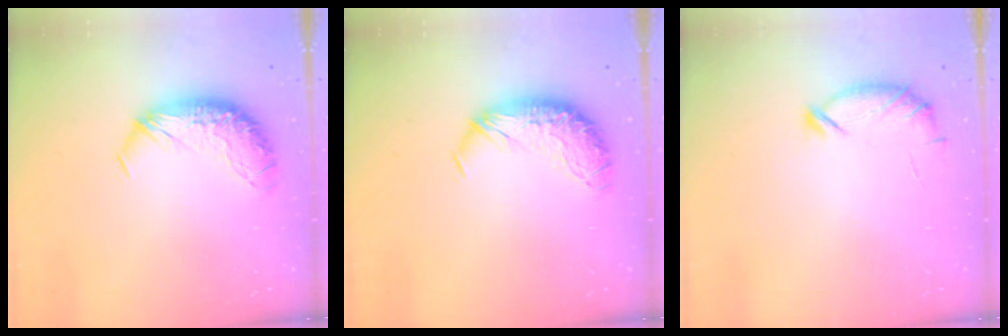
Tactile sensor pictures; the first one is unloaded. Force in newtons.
{"total": 0.0}
{"total": 6.3, "press": 6.3, "slide": 0.2}